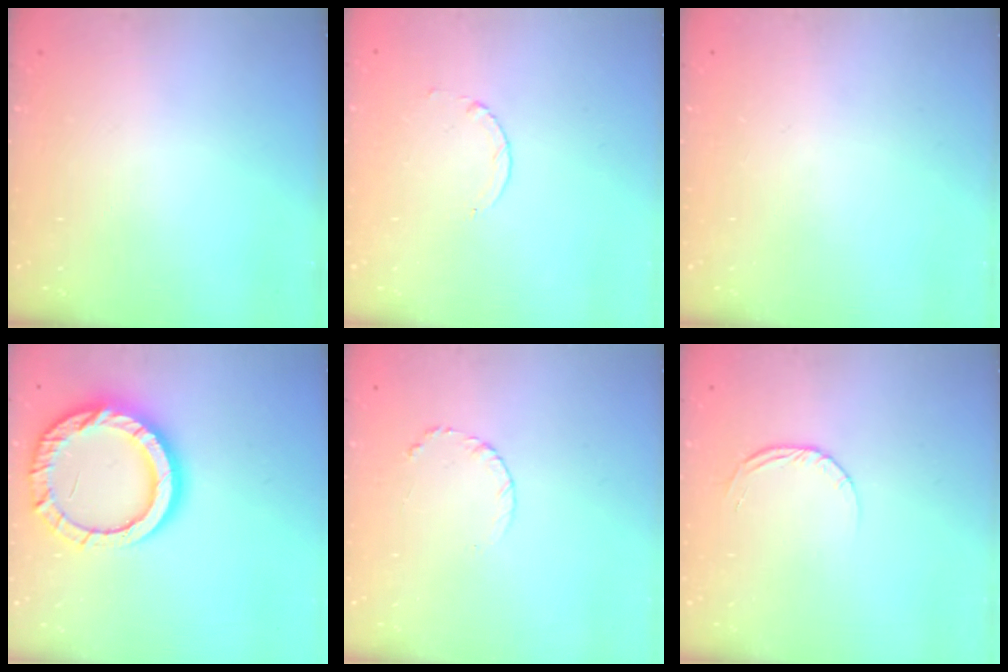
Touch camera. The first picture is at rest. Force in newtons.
{"total": 2.3, "press": 2.3, "slide": 0.3}
{"total": 0.0}
{"total": 16.4, "press": 16.3, "slide": 1.6}
{"total": 3.3, "press": 3.3, "slide": 0.3}
{"total": 3.5, "press": 3.5, "slide": 0.3}